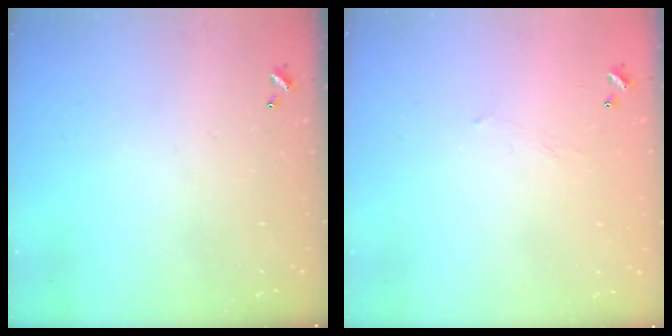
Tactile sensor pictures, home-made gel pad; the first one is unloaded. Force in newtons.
{"total": 6.0, "press": 6.0, "slide": 0.9}